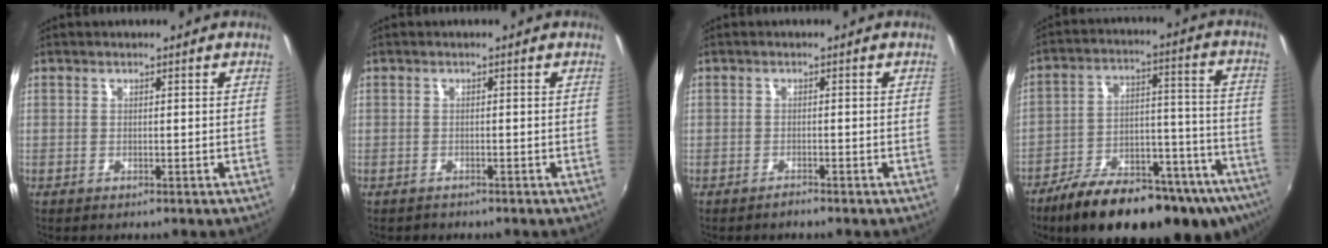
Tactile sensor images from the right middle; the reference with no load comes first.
{"total": 1.1, "force": [-0.9, 0.6, 0.0], "torque": [-0.004, 0.001, -0.015]}
{"total": 1.1, "force": [-1.1, 0.2, 0.2], "torque": [-0.006, -0.002, -0.019]}
{"total": 26.8, "force": [-18.8, 9.6, 16.5], "torque": [-0.250, -0.020, -0.260]}